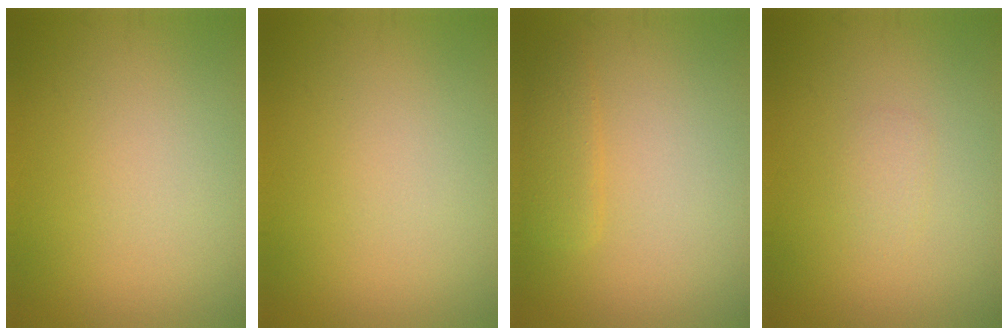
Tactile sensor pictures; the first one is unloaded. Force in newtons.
{"total": 0.0}
{"total": 1.8, "press": 1.8, "slide": 0.2}
{"total": 0.8, "press": 0.8, "slide": 0.1}